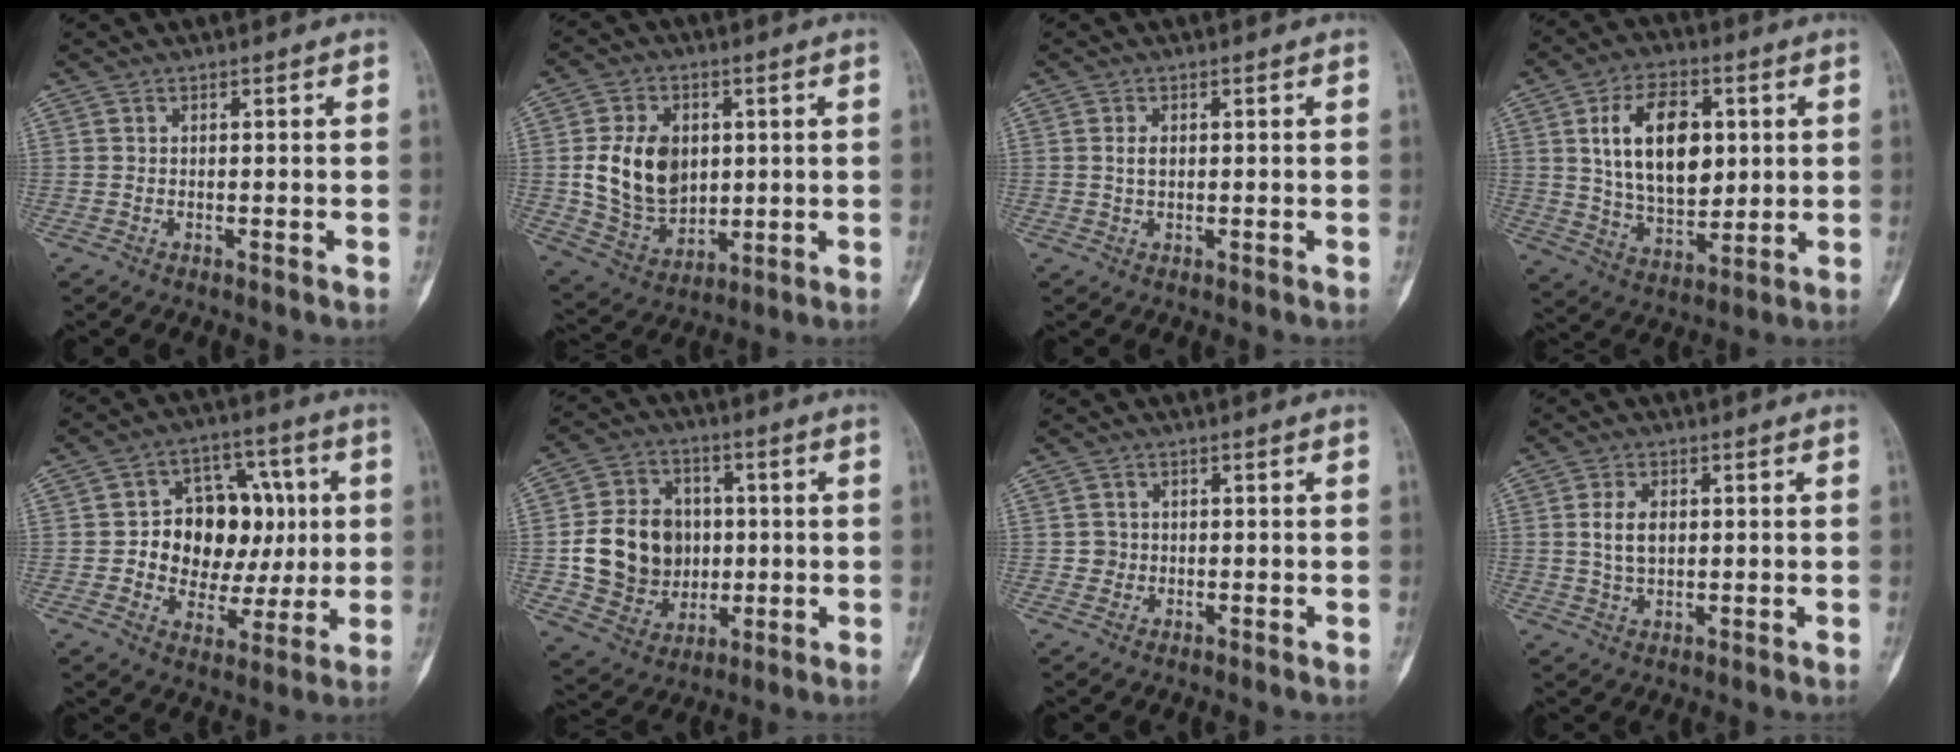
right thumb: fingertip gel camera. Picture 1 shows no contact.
{"total": 14.1, "force": [1.7, 10.5, 9.3], "torque": [-0.133, -0.010, 0.047]}
{"total": 1.7, "force": [0.3, 1.1, 1.3], "torque": [-0.022, -0.001, 0.006]}
{"total": 16.6, "force": [3.6, 10.1, 12.7], "torque": [-0.181, -0.014, 0.068]}
{"total": 16.5, "force": [1.2, 12.2, 10.9], "torque": [-0.100, 0.023, 0.025]}
{"total": 16.2, "force": [-0.1, 13.6, 8.8], "torque": [-0.120, 0.014, 0.014]}
{"total": 1.8, "force": [-0.1, 1.8, 0.1], "torque": [0.010, 0.007, -0.004]}
{"total": 5.0, "force": [0.7, 3.1, 3.8], "torque": [-0.066, -0.003, 0.016]}